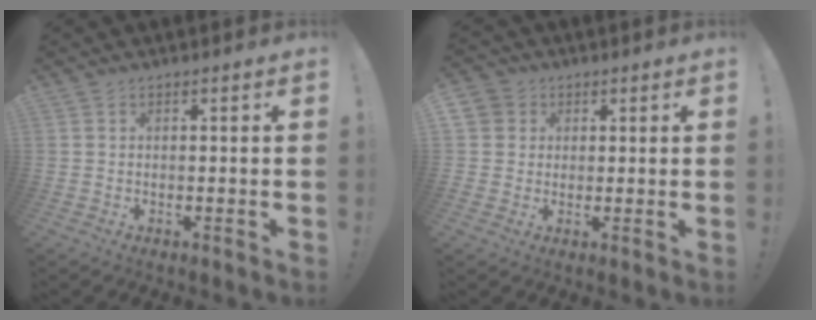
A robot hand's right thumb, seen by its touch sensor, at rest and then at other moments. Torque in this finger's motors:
{"motor_torque": [0.99, 1.13, 0.40, -0.43, 0.04]}